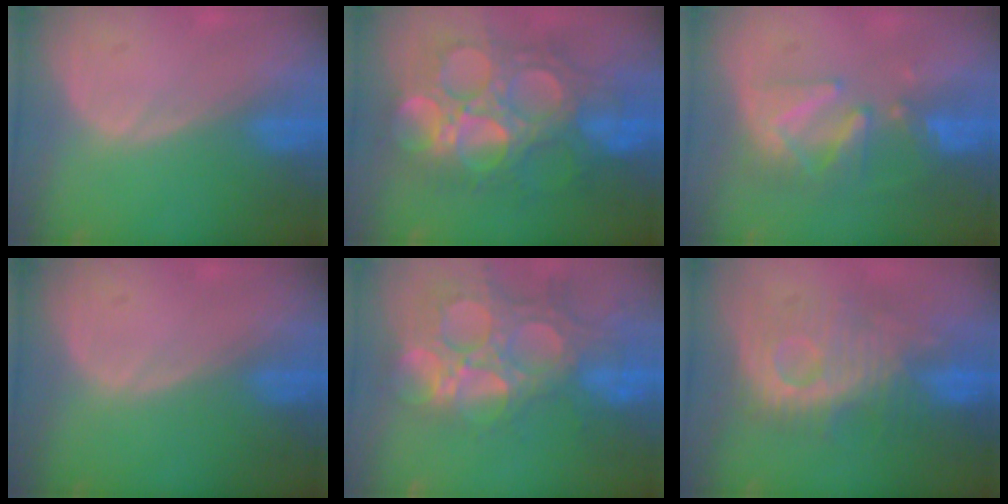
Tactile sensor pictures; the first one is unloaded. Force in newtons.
{"total": 13.5, "press": 13.4, "slide": 1.6}
{"total": 8.1, "press": 7.5, "slide": 3.2}
{"total": 0.0}
{"total": 14.7, "press": 12.1, "slide": 8.3}
{"total": 9.9, "press": 9.8, "slide": 1.8}